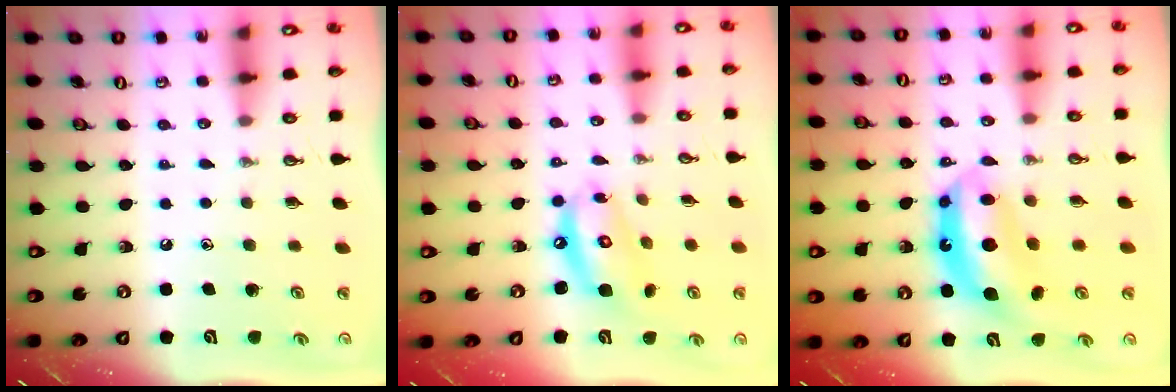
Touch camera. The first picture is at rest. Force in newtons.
{"total": 11.8, "press": 11.8, "slide": 1.2}
{"total": 11.2, "press": 11.2, "slide": 1.3}